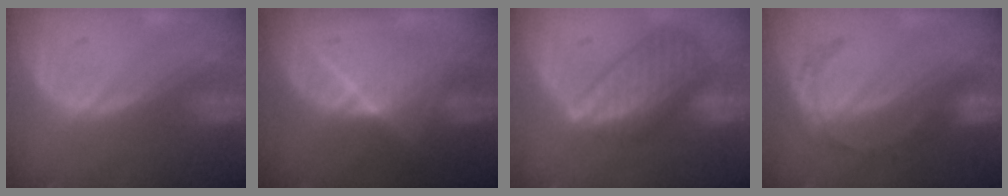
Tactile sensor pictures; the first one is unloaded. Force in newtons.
{"total": 7.0, "press": 7.0, "slide": 0.2}
{"total": 9.4, "press": 8.2, "slide": 4.6}
{"total": 4.6, "press": 4.2, "slide": 1.9}